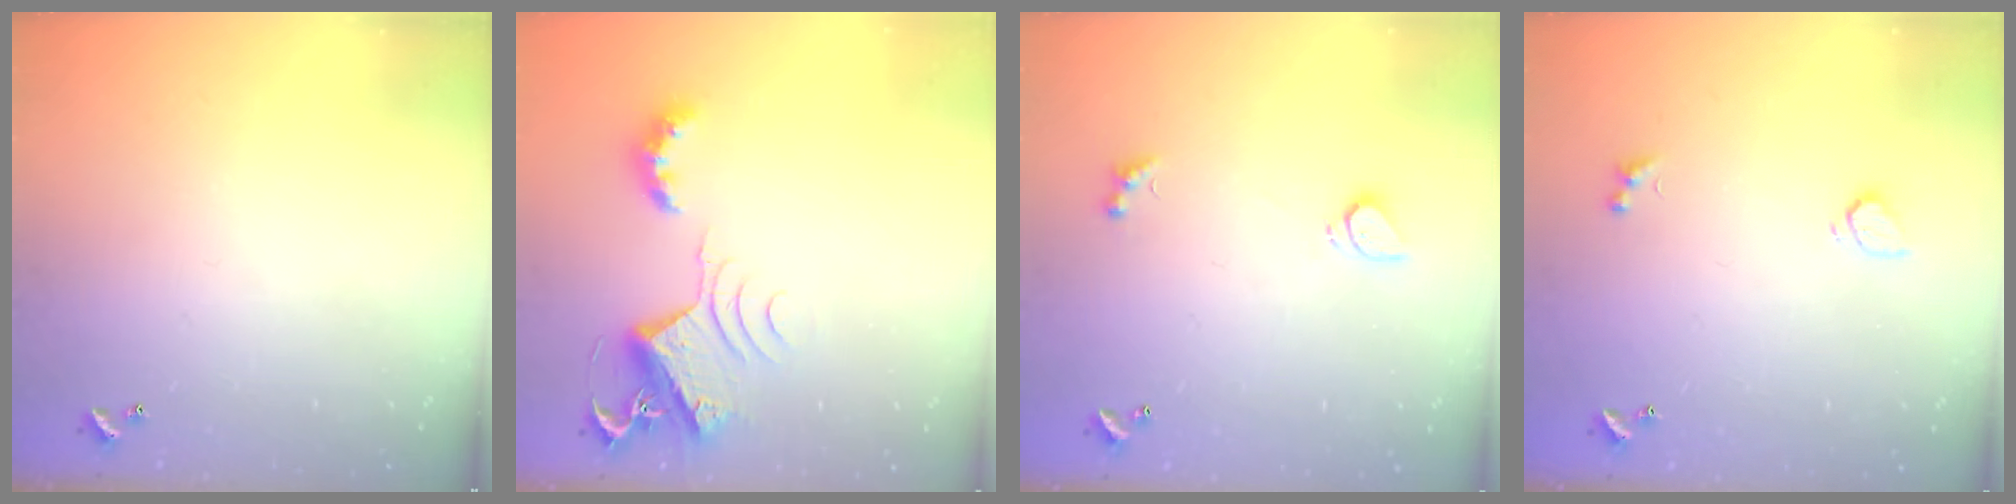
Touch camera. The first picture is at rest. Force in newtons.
{"total": 8.1, "press": 8.1, "slide": 0.1}
{"total": 2.2, "press": 2.1, "slide": 0.6}
{"total": 2.1, "press": 1.8, "slide": 1.2}